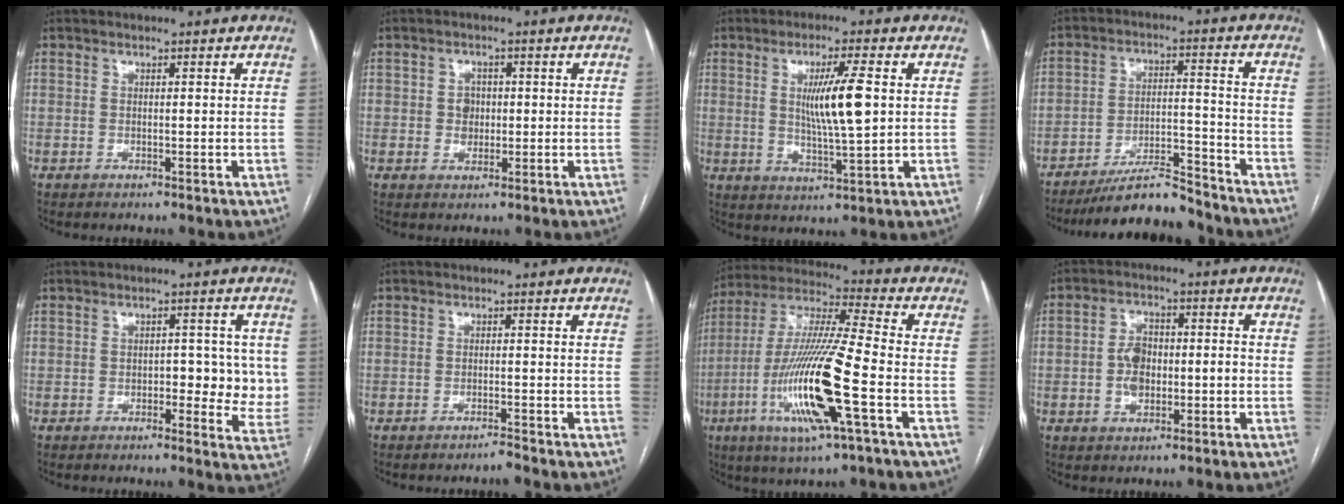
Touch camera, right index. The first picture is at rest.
{"total": 2.6, "force": [0.1, 2.2, 1.3], "torque": [-0.015, 0.005, 0.003]}
{"total": 8.5, "force": [1.4, 0.4, 8.4], "torque": [-0.148, -0.008, 0.027]}
{"total": 10.7, "force": [-9.8, 1.5, 3.9], "torque": [-0.060, 0.009, -0.170]}
{"total": 6.5, "force": [0.1, 3.5, 5.4], "torque": [-0.043, 0.005, 0.000]}
{"total": 1.2, "force": [-1.2, -0.3, 0.4], "torque": [-0.004, -0.002, -0.019]}
{"total": 18.6, "force": [-5.9, 1.0, 17.6], "torque": [-0.366, -0.019, -0.111]}
{"total": 5.8, "force": [-0.9, 3.5, 4.5], "torque": [-0.090, 0.018, -0.014]}